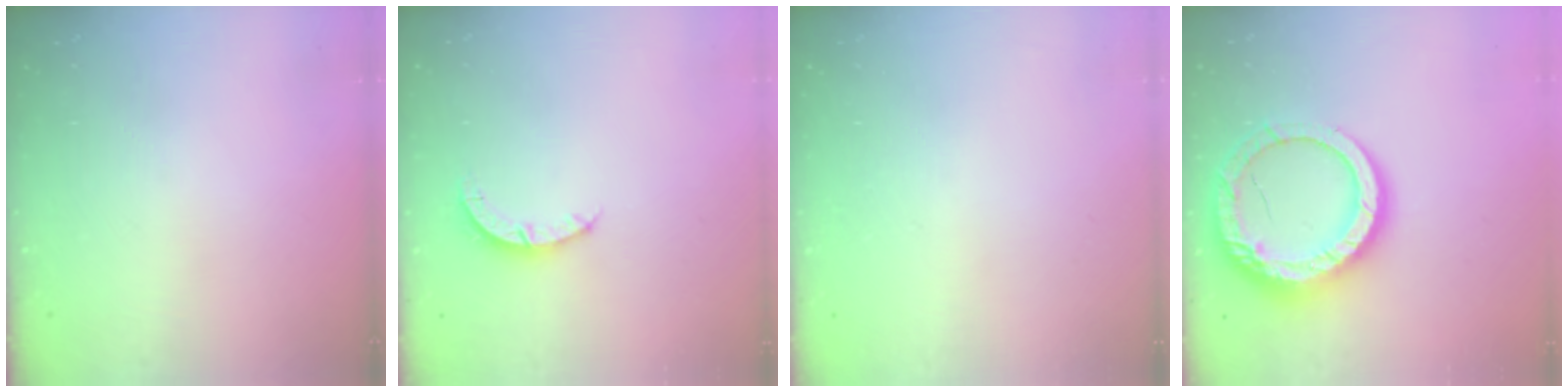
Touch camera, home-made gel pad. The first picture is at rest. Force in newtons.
{"total": 3.2, "press": 3.2, "slide": 0.4}
{"total": 2.6, "press": 2.6, "slide": 0.2}
{"total": 16.5, "press": 16.5, "slide": 1.2}